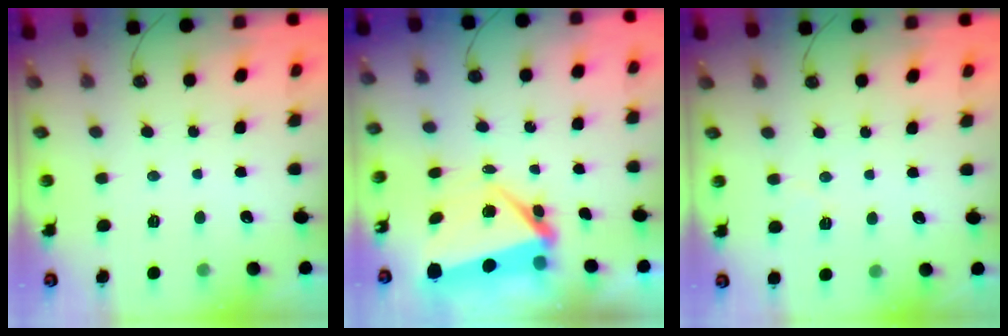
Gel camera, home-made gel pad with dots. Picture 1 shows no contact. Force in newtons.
{"total": 7.5, "press": 7.4, "slide": 1.3}
{"total": 3.9, "press": 3.2, "slide": 2.3}